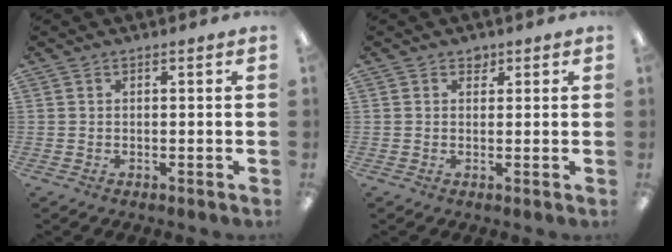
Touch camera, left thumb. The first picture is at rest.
{"total": 1.6, "force": [0.9, 1.2, 0.5], "torque": [-0.003, 0.000, 0.015]}